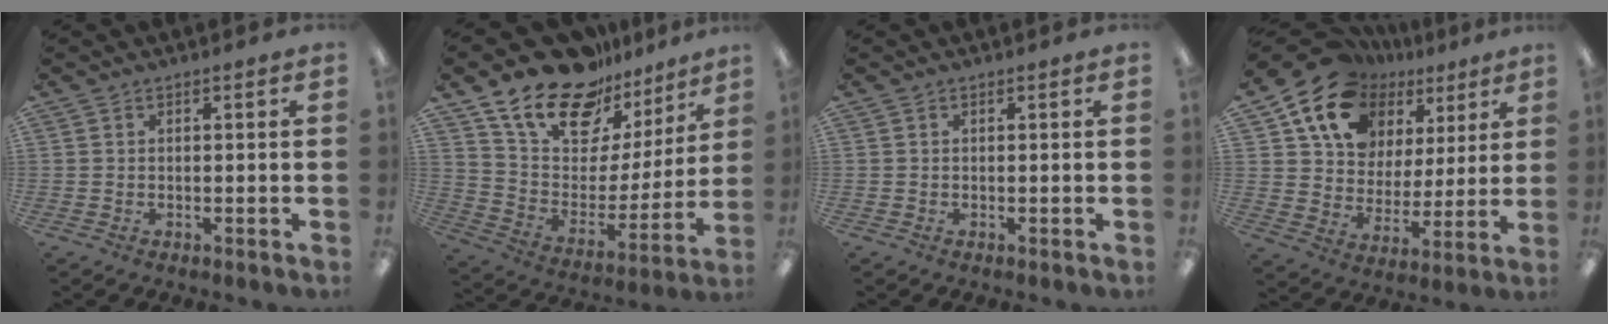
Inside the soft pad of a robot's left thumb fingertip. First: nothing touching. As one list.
[{"total": 20.8, "force": [15.5, 10.6, 9.0], "torque": [-0.166, -0.105, 0.276]}, {"total": 0.0}, {"total": 18.8, "force": [12.3, 12.3, 6.9], "torque": [-0.143, -0.075, 0.232]}]